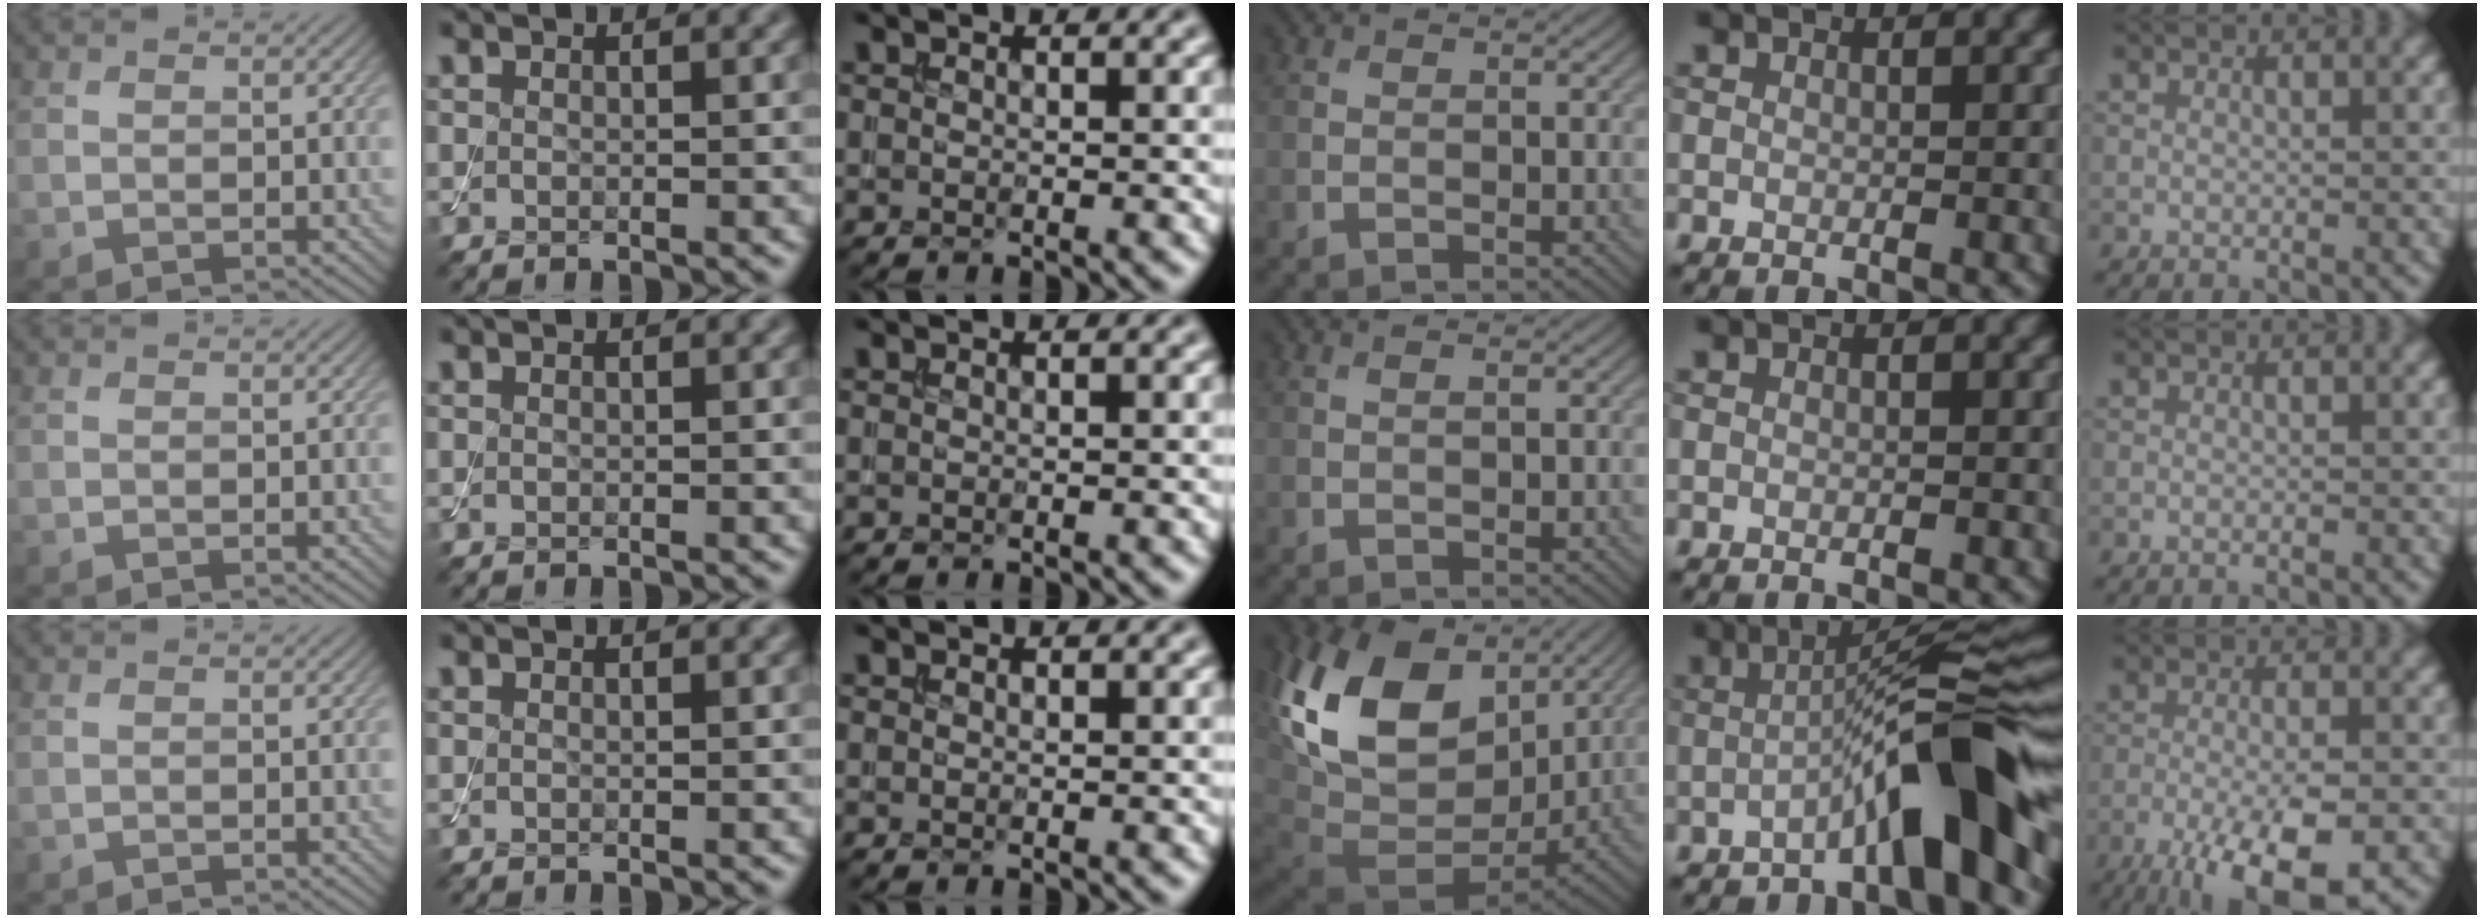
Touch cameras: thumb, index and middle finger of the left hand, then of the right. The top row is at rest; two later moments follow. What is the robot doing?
{"motion": "assemble", "object": "toy tower of hanoi"}